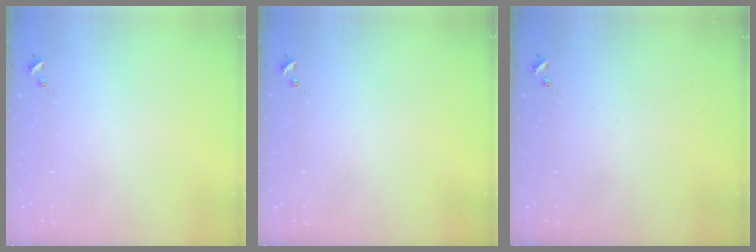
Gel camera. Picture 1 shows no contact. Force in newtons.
{"total": 0.0}
{"total": 0.0}